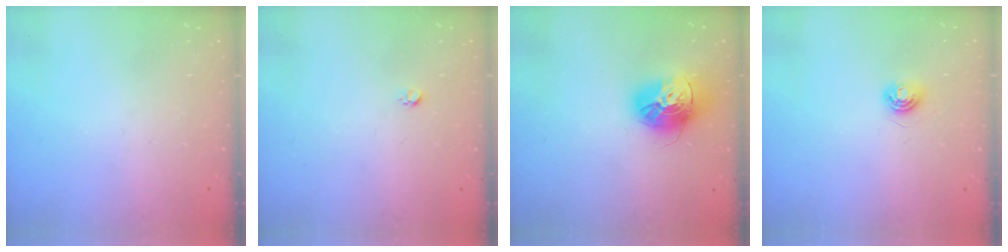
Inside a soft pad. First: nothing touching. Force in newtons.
{"total": 3.1, "press": 3.1, "slide": 0.3}
{"total": 15.6, "press": 15.5, "slide": 1.4}
{"total": 5.0, "press": 4.9, "slide": 0.6}